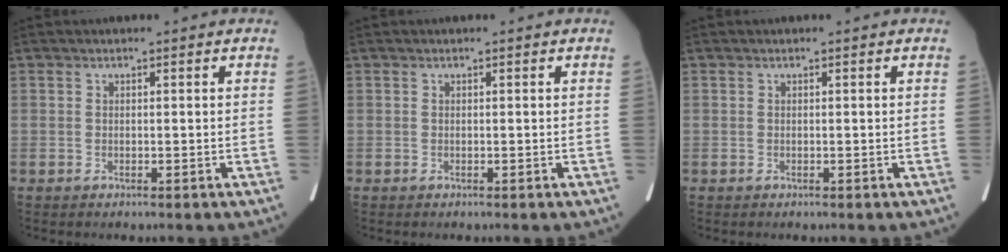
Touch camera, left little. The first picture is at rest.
{"total": 0.0}
{"total": 0.0}